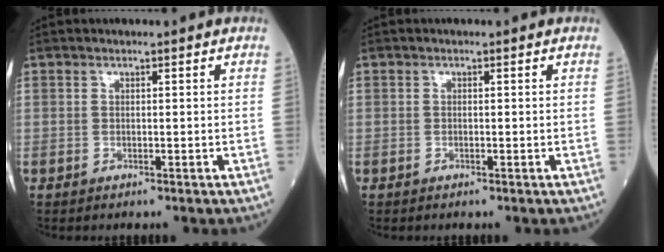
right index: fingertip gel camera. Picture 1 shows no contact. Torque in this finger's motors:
{"motor_torque": [0.00, 0.00, 0.00, 0.00]}